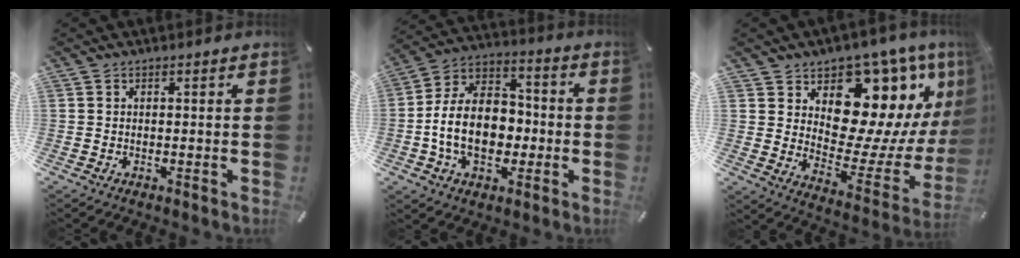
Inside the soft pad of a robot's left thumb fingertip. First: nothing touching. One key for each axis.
{"total": 15.2, "fx": -3.0, "fy": 11.0, "fz": 10.1, "tx": -0.208, "ty": 0.017, "tz": -0.056}
{"total": 15.1, "fx": 7.7, "fy": 10.1, "fz": 8.0, "tx": -0.099, "ty": -0.094, "tz": 0.132}